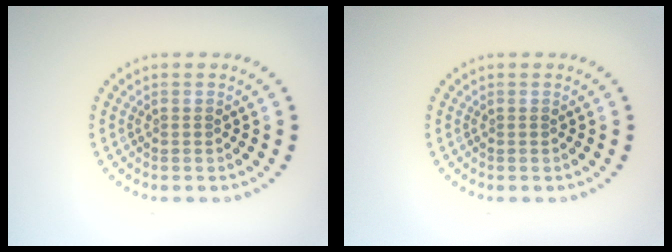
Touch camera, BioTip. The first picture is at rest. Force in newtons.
{"total": 0.0}